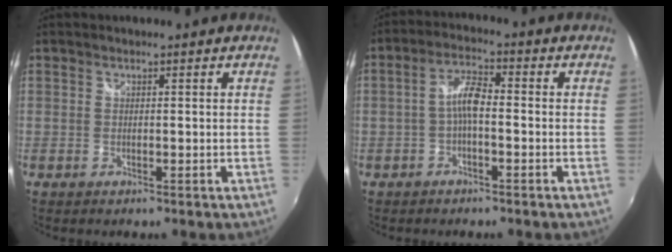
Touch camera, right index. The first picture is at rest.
{"total": 4.5, "force": [-1.2, 1.3, 4.1], "torque": [-0.084, 0.013, -0.024]}